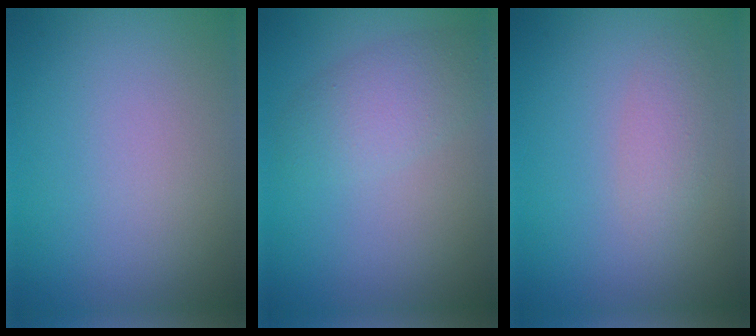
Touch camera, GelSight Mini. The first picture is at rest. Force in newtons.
{"total": 3.3, "press": 3.3, "slide": 0.1}
{"total": 2.0, "press": 2.0, "slide": 0.0}